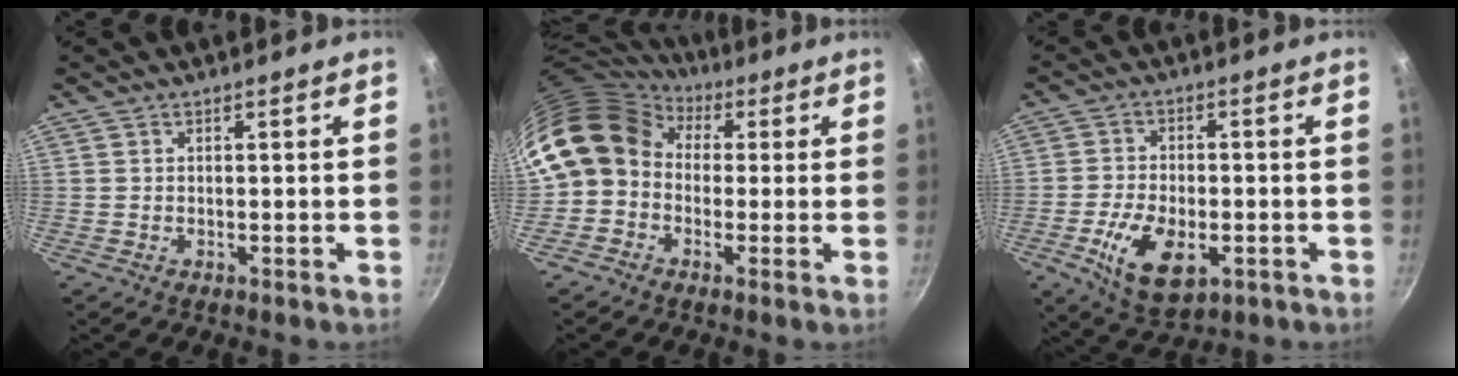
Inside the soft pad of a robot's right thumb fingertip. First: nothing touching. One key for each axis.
{"total": 11.5, "fx": 2.1, "fy": 9.5, "fz": 6.2, "tx": -0.097, "ty": 0.020, "tz": 0.011}
{"total": 11.7, "fx": -3.9, "fy": 6.4, "fz": 9.0, "tx": -0.157, "ty": 0.005, "tz": -0.061}